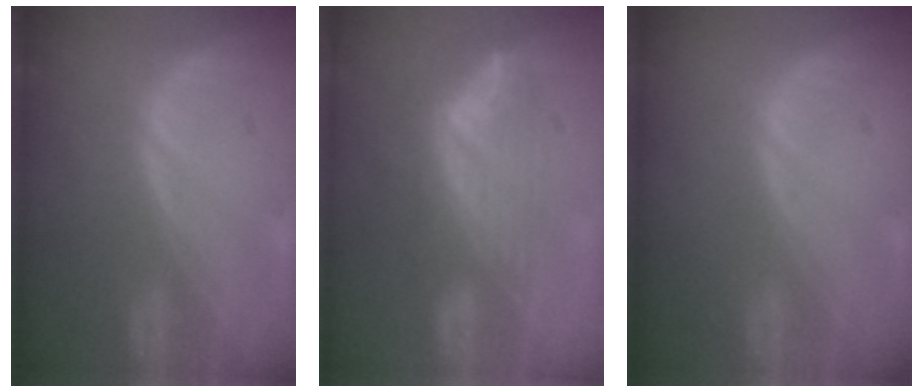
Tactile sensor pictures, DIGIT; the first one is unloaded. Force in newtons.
{"total": 7.8, "press": 6.8, "slide": 3.7}
{"total": 0.0}